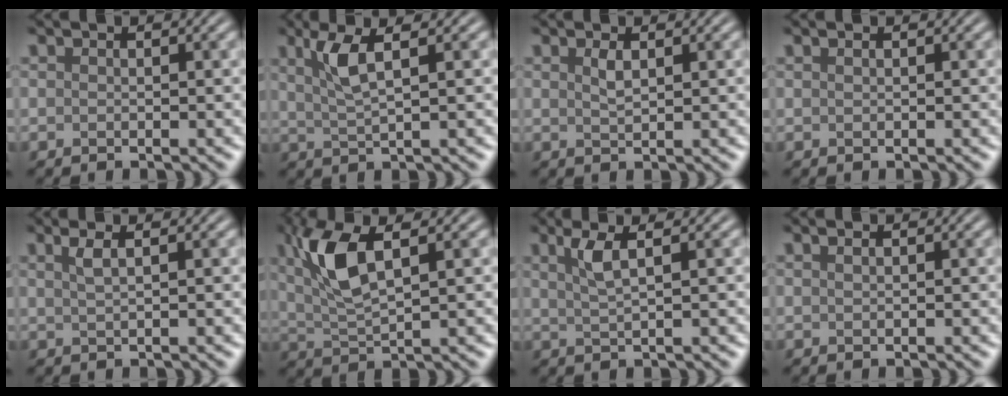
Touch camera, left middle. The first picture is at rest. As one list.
[{"total": 3.0, "force": [1.1, 0.5, 2.7], "torque": [-0.057, 0.001, 0.032]}, {"total": 0.7, "force": [0.3, 0.1, 0.6], "torque": [-0.016, 0.000, 0.013]}, {"total": 0.5, "force": [0.3, 0.3, 0.3], "torque": [0.003, -0.005, 0.001]}, {"total": 1.6, "force": [0.6, 0.5, 1.3], "torque": [-0.020, 0.006, 0.012]}, {"total": 5.6, "force": [1.8, 1.8, 5.0], "torque": [-0.114, 0.004, 0.045]}, {"total": 2.3, "force": [0.9, 0.5, 2.1], "torque": [-0.036, 0.001, 0.025]}, {"total": 0.8, "force": [0.5, 0.4, 0.5], "torque": [0.002, -0.004, 0.002]}]